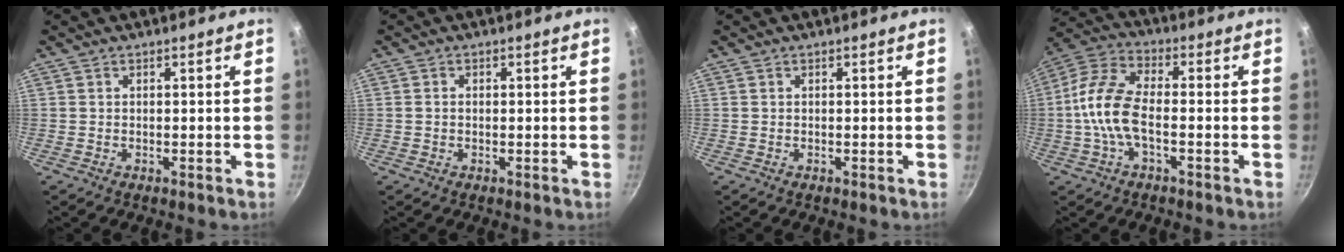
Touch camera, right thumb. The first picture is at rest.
{"total": 0.9, "force": [-0.1, 0.7, 0.5], "torque": [-0.008, 0.005, -0.001]}
{"total": 0.0}
{"total": 11.5, "force": [-1.9, 5.5, 9.9], "torque": [-0.201, 0.033, -0.056]}